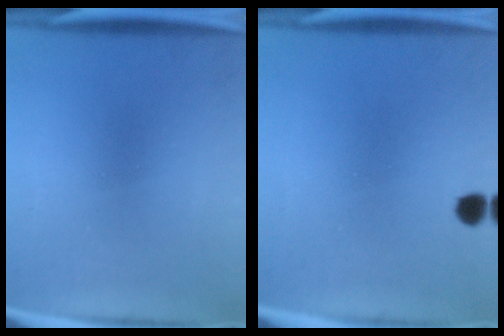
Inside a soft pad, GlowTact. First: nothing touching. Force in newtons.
{"total": 2.1}